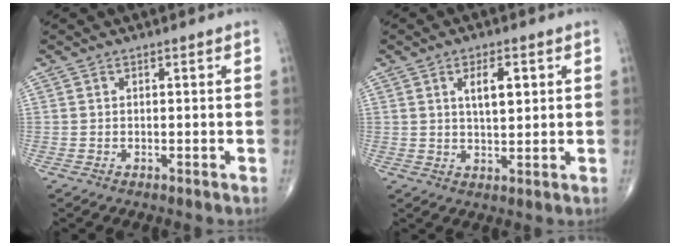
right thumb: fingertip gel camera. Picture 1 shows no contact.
{"total": 5.6, "force": [1.9, 2.3, 4.8], "torque": [-0.070, -0.012, 0.033]}